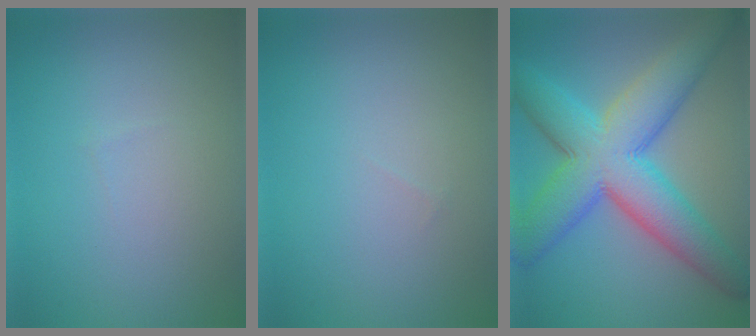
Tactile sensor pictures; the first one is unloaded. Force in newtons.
{"total": 0.0}
{"total": 11.2, "press": 11.2, "slide": 0.2}